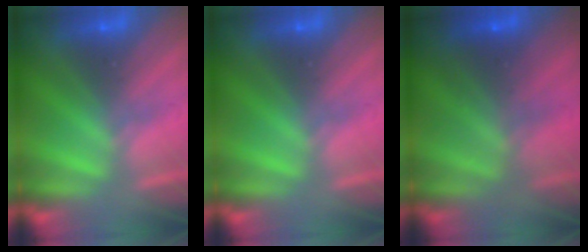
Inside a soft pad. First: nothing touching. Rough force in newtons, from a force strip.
{"total": 0.0}
{"total": 6.9}